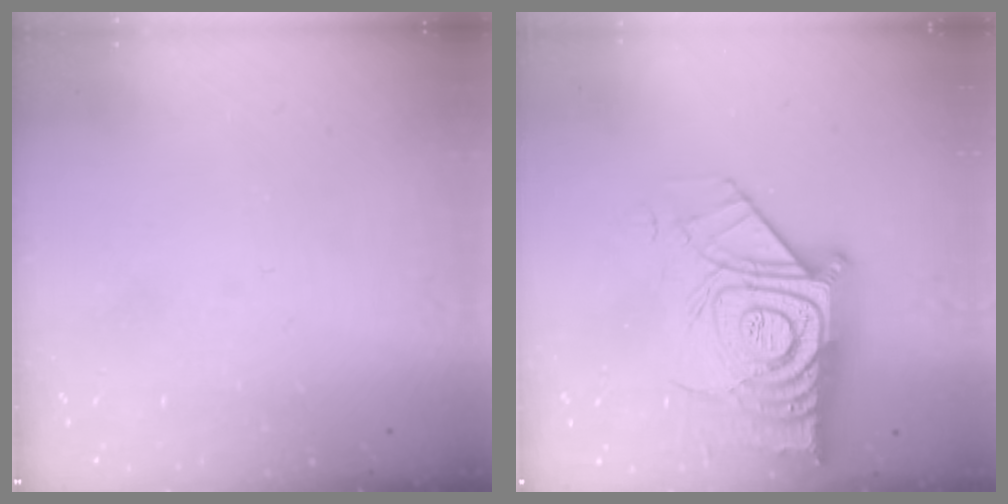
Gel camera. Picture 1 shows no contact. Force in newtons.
{"total": 22.0, "press": 21.9, "slide": 1.7}